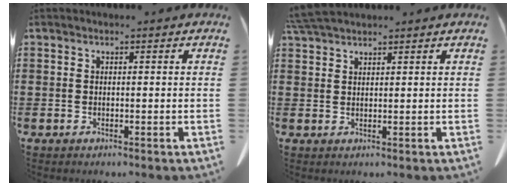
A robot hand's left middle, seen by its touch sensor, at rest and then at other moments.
{"total": 3.6, "force": [3.2, 0.4, 1.4], "torque": [-0.037, -0.004, 0.064]}